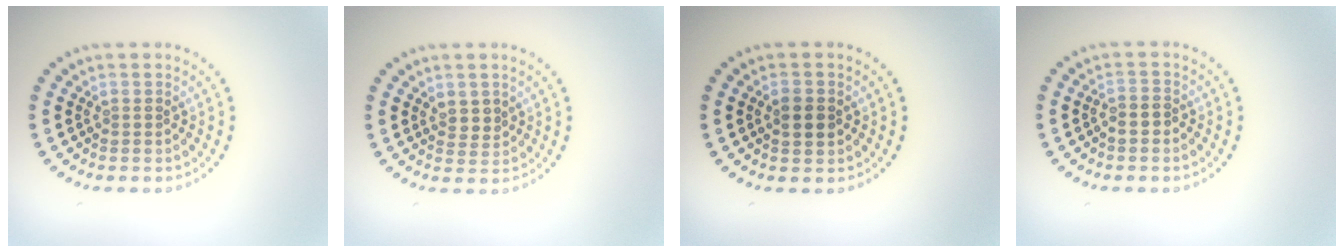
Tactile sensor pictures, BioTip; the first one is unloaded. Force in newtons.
{"total": 1.5, "press": 1.3, "slide": 0.8}
{"total": 2.3, "press": 2.3, "slide": 0.0}
{"total": 1.5, "press": 1.3, "slide": 0.7}